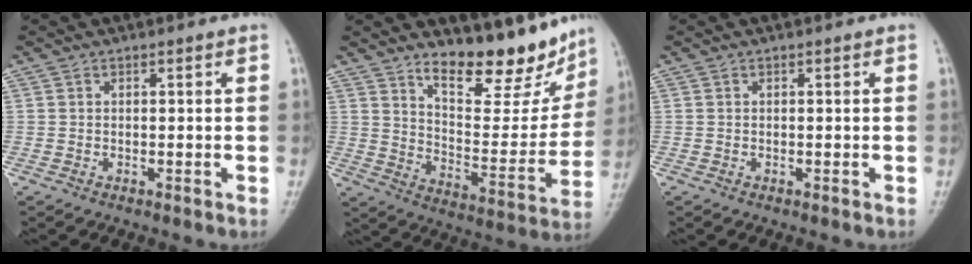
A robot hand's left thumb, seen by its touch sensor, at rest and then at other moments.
{"total": 15.9, "force": [12.6, 5.5, 8.0], "torque": [-0.067, -0.092, 0.198]}
{"total": 0.0}